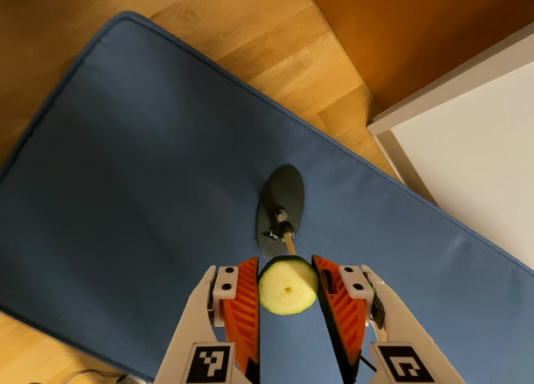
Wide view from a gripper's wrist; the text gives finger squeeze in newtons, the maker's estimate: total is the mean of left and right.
{"total": 11.6, "left": 11.7, "right": 11.4}